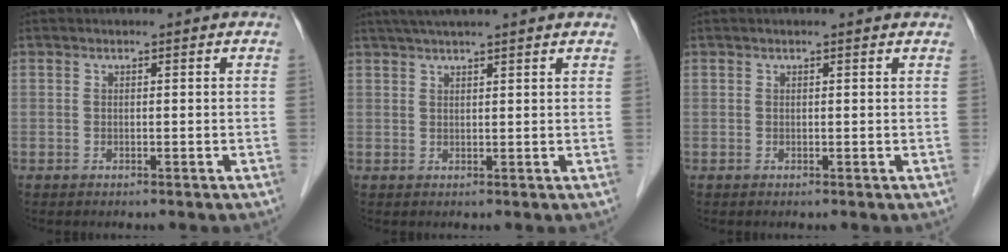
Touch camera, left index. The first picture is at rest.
{"total": 8.4, "force": [7.0, 0.0, 4.7], "torque": [-0.073, 0.042, 0.097]}
{"total": 1.4, "force": [1.3, 0.2, 0.6], "torque": [-0.014, 0.012, 0.012]}